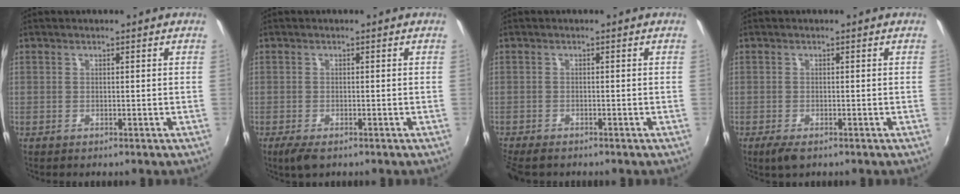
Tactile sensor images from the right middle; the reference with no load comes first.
{"total": 3.3, "force": [-2.2, 1.2, 2.2], "torque": [-0.049, -0.014, -0.038]}
{"total": 4.6, "force": [-3.9, 1.3, 2.0], "torque": [-0.052, -0.028, -0.073]}
{"total": 3.0, "force": [-2.0, 1.1, 2.0], "torque": [-0.045, -0.012, -0.035]}